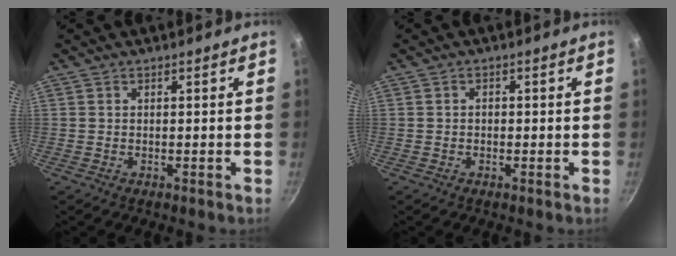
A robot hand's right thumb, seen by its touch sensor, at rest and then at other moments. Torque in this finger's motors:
{"motor_torque": [0.17, -0.11, -0.06, 0.27, -0.02]}